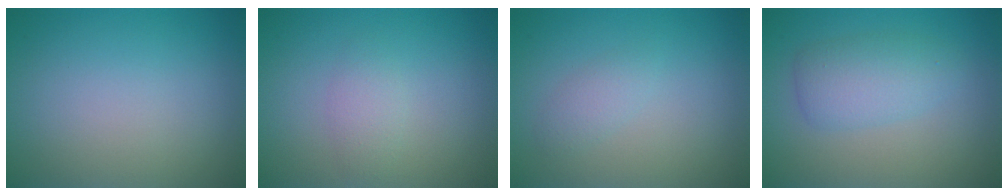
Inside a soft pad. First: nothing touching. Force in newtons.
{"total": 1.5, "press": 1.5, "slide": 0.0}
{"total": 1.3, "press": 1.3, "slide": 0.1}
{"total": 3.2, "press": 3.2, "slide": 0.1}